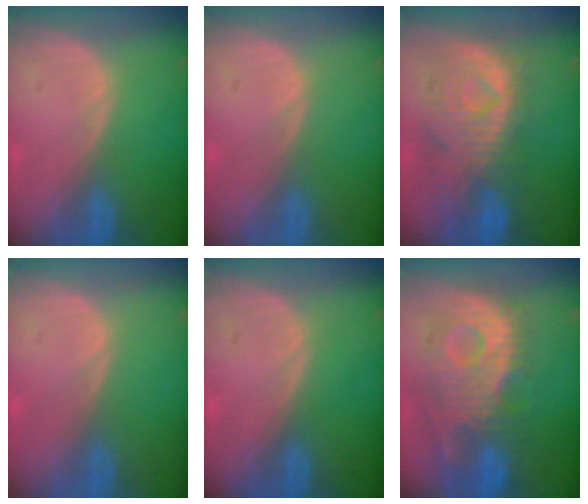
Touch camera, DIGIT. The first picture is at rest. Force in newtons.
{"total": 0.0}
{"total": 10.6, "press": 9.5, "slide": 4.8}
{"total": 0.0}
{"total": 0.0}
{"total": 11.8, "press": 10.6, "slide": 5.1}